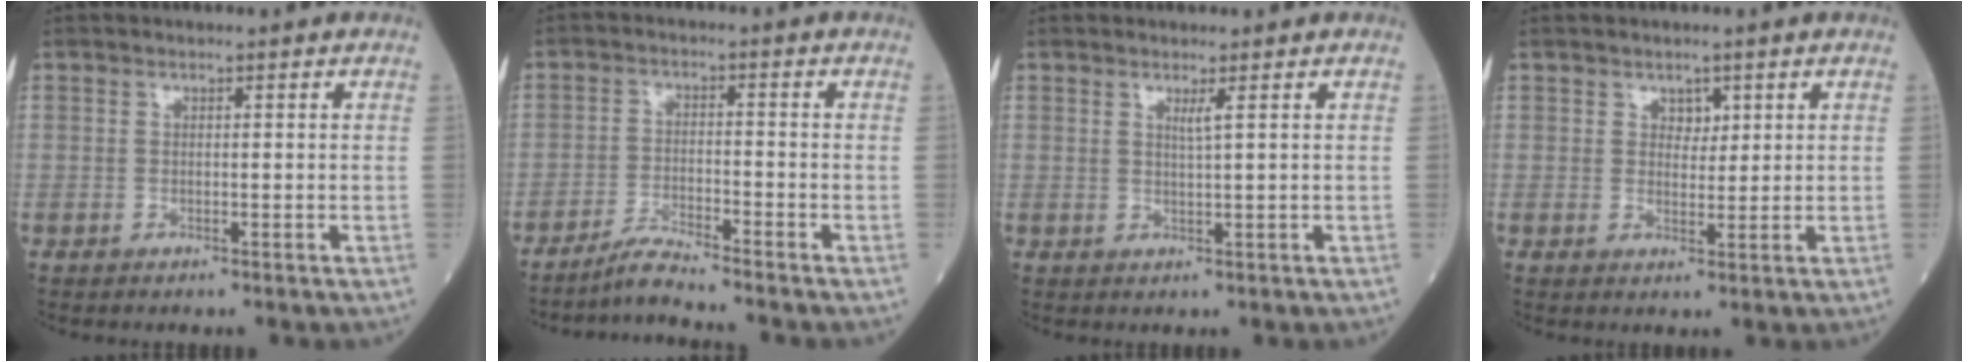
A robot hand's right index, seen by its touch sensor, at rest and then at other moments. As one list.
[{"total": 3.3, "force": [-3.1, -0.8, 0.6], "torque": [-0.017, -0.015, -0.060]}, {"total": 1.4, "force": [0.7, -0.4, 1.1], "torque": [-0.026, -0.008, 0.013]}, {"total": 2.1, "force": [1.1, 1.4, 1.1], "torque": [-0.010, -0.002, 0.017]}]